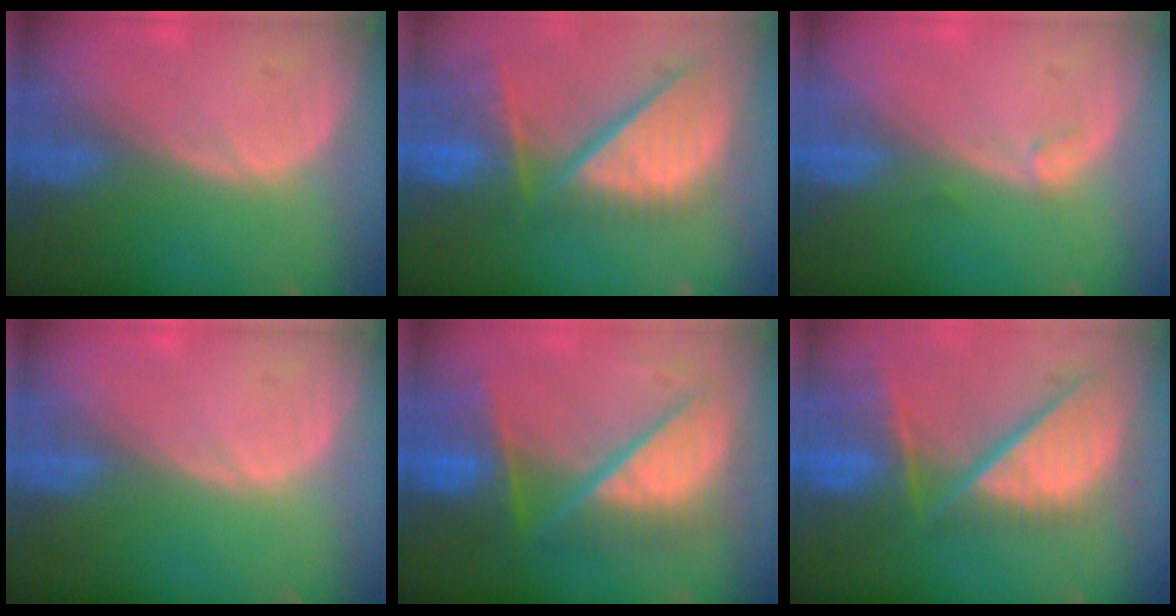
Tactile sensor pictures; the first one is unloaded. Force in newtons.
{"total": 13.1, "press": 10.8, "slide": 7.3}
{"total": 0.8, "press": 0.7, "slide": 0.1}
{"total": 0.0}
{"total": 11.0, "press": 10.9, "slide": 1.4}
{"total": 12.4, "press": 10.2, "slide": 7.0}